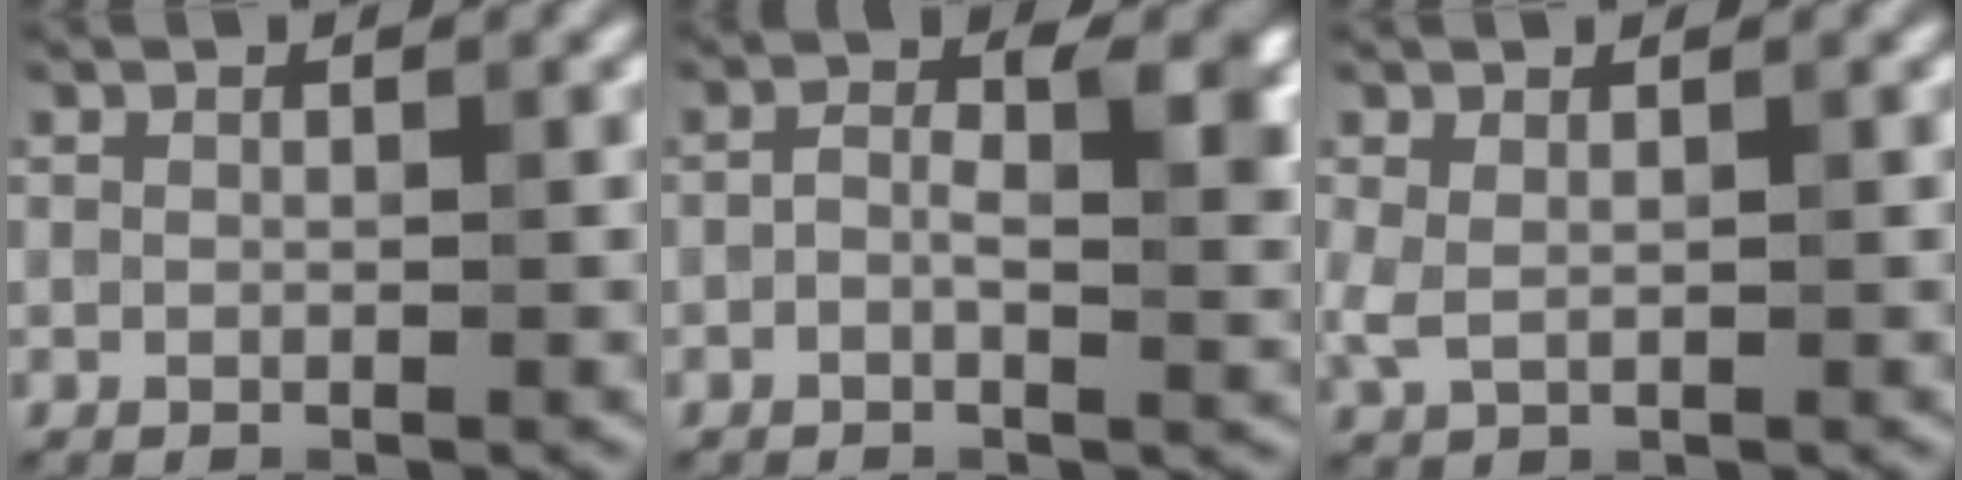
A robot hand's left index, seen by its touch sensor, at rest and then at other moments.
{"total": 4.3, "force": [-0.2, 2.2, 3.7], "torque": [-0.058, 0.000, -0.009]}
{"total": 1.5, "force": [0.4, 0.8, 1.2], "torque": [-0.031, 0.001, 0.010]}